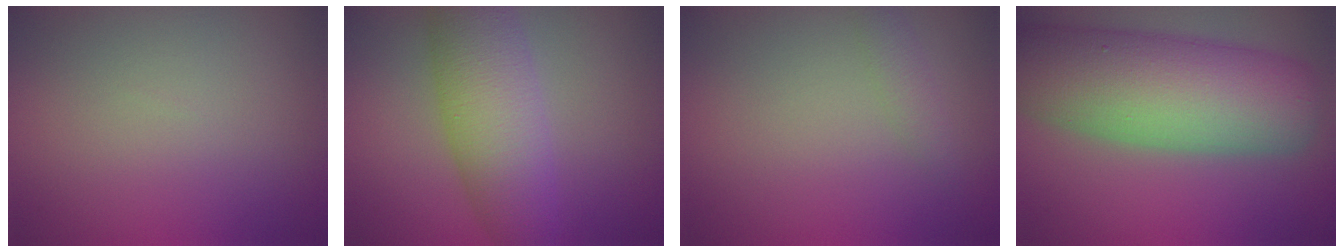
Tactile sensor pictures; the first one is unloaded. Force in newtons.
{"total": 7.3, "press": 7.3, "slide": 0.2}
{"total": 1.3, "press": 1.3, "slide": 0.0}
{"total": 12.3, "press": 12.3, "slide": 0.8}